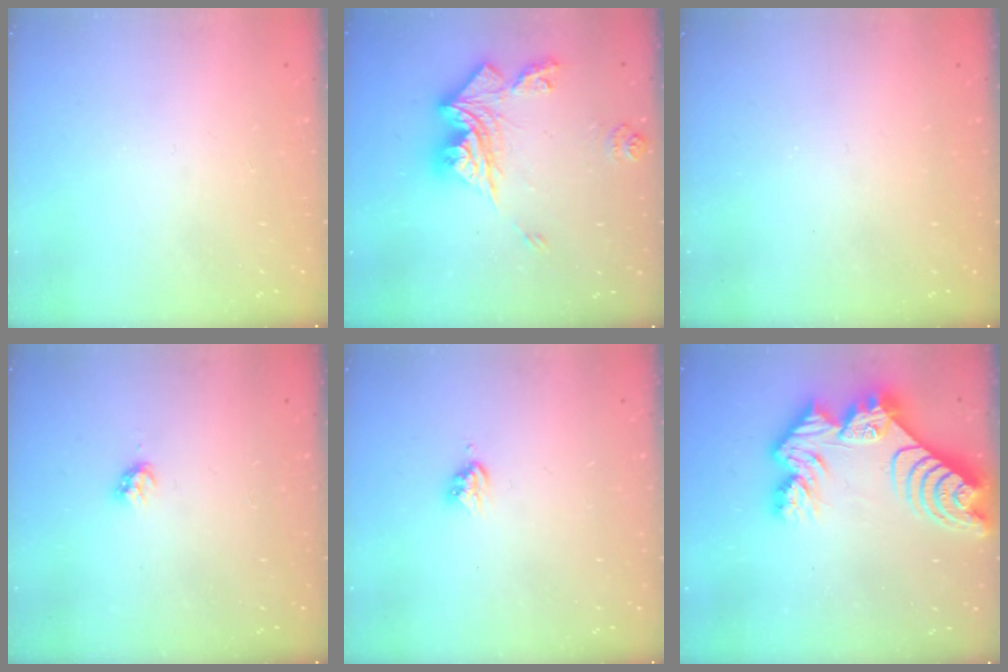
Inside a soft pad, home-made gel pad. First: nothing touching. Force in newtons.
{"total": 15.6, "press": 15.5, "slide": 1.8}
{"total": 0.0}
{"total": 2.8, "press": 2.7, "slide": 0.3}
{"total": 3.6, "press": 3.6, "slide": 0.5}
{"total": 17.3, "press": 17.3, "slide": 1.3}